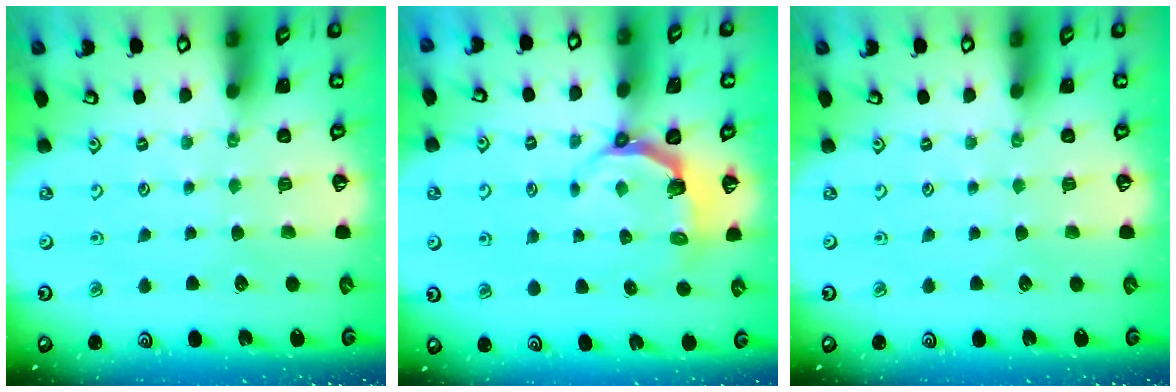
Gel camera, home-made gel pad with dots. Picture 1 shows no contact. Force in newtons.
{"total": 4.8, "press": 3.3, "slide": 3.4}
{"total": 0.0}